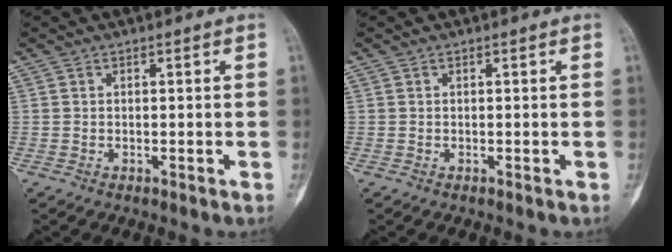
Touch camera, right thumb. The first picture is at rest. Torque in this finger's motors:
{"motor_torque": [0.18, 0.17, 0.00, 0.00, 0.02]}